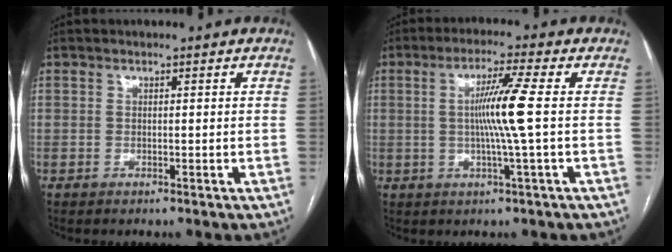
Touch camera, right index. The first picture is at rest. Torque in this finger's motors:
{"motor_torque": [1.18, 0.06, 0.57, 0.15]}